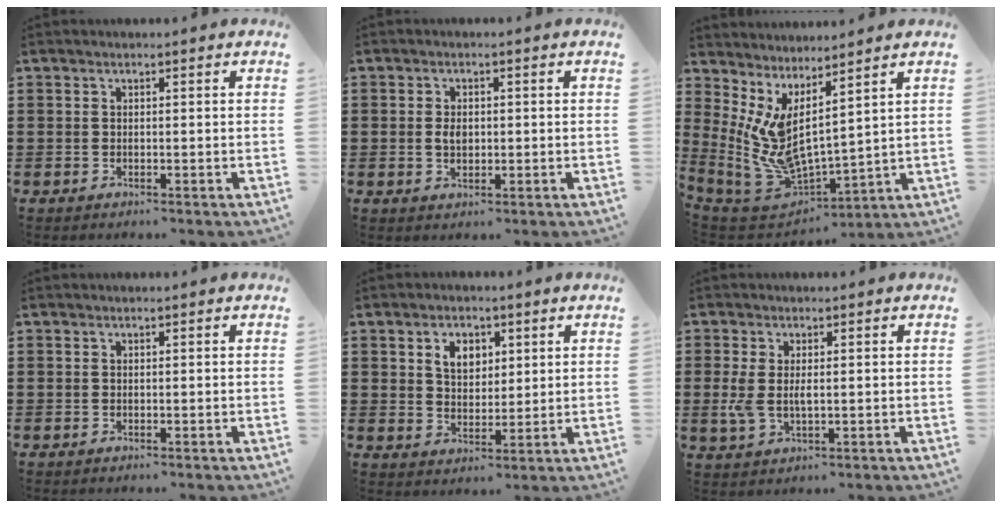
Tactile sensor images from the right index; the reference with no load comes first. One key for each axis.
{"total": 2.4, "fx": 0.0, "fy": 1.6, "fz": 1.9, "tx": -0.037, "ty": 0.005, "tz": -0.001}
{"total": 6.0, "fx": 1.6, "fy": 2.5, "fz": 5.2, "tx": -0.150, "ty": -0.070, "tz": 0.024}
{"total": 0.0}
{"total": 4.3, "fx": 1.7, "fy": 3.0, "fz": 2.5, "tx": -0.052, "ty": 0.008, "tz": 0.027}
{"total": 4.0, "fx": 0.1, "fy": 1.8, "fz": 3.5, "tx": -0.090, "ty": -0.003, "tz": -0.006}